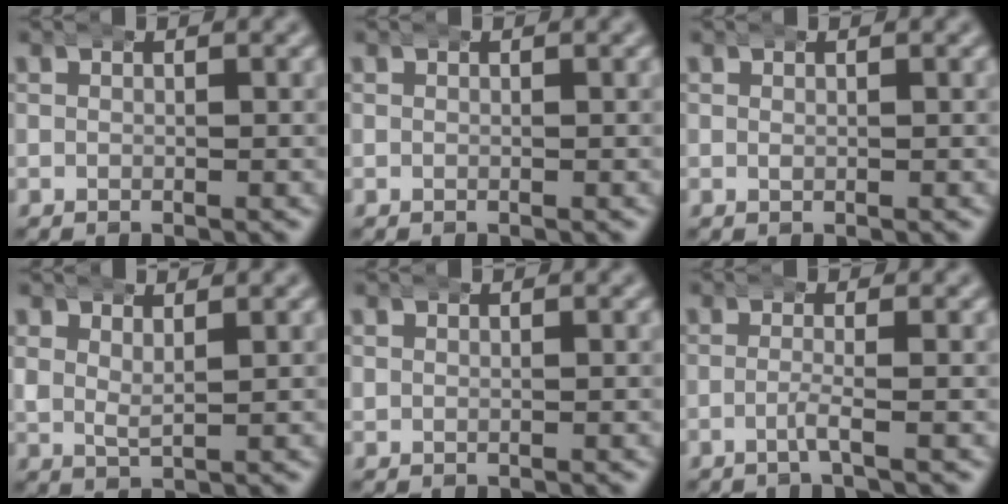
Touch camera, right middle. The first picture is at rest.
{"total": 0.0}
{"total": 0.5, "force": [0.1, 0.2, 0.4], "torque": [-0.007, 0.000, 0.003]}
{"total": 2.9, "force": [1.7, 1.6, 1.7], "torque": [-0.047, -0.006, 0.032]}
{"total": 0.8, "force": [0.6, 0.4, 0.4], "torque": [-0.003, 0.005, 0.009]}
{"total": 1.6, "force": [-0.5, -0.1, 1.5], "torque": [-0.029, 0.001, -0.017]}